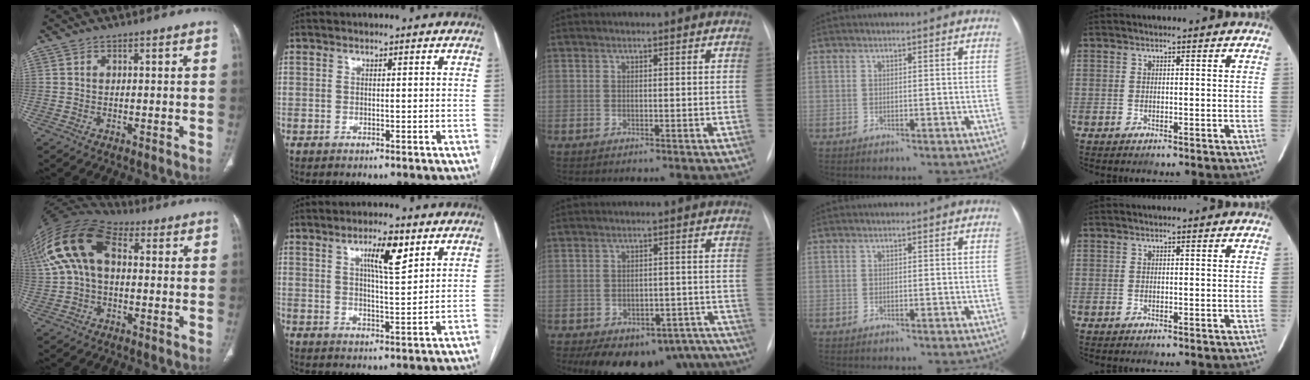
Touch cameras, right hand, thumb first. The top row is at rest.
{"thumb": {"total": 17.5, "force": [3.4, 10.6, 13.5], "torque": [-0.283, 0.045, 0.053]}, "index": {"total": 6.5, "force": [3.3, 1.0, 5.5], "torque": [-0.094, 0.002, 0.054]}, "middle": {"total": 18.1, "force": [-14.1, 9.3, 6.4], "torque": [-0.085, 0.023, -0.165]}}